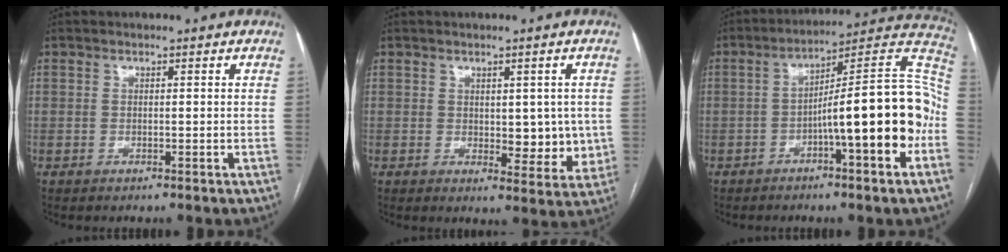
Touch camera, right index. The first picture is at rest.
{"total": 6.4, "force": [0.3, 3.4, 5.4], "torque": [-0.050, -0.005, 0.010]}
{"total": 17.5, "force": [-4.5, 1.5, 16.8], "torque": [-0.224, 0.036, -0.066]}